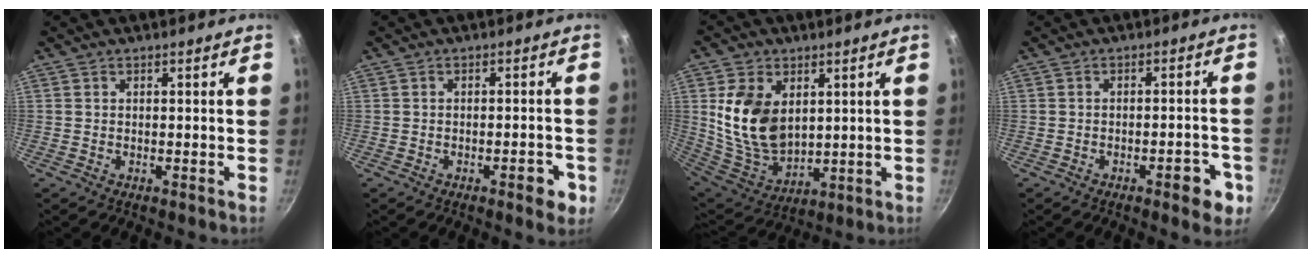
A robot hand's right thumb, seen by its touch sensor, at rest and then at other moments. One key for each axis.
{"total": 4.4, "fx": -1.9, "fy": 1.5, "fz": 3.6, "tx": -0.040, "ty": 0.010, "tz": -0.024}
{"total": 15.3, "fx": 3.5, "fy": 10.2, "fz": 10.8, "tx": -0.186, "ty": -0.034, "tz": 0.082}
{"total": 6.2, "fx": -2.8, "fy": 2.2, "fz": 5.1, "tx": -0.052, "ty": 0.017, "tz": -0.033}